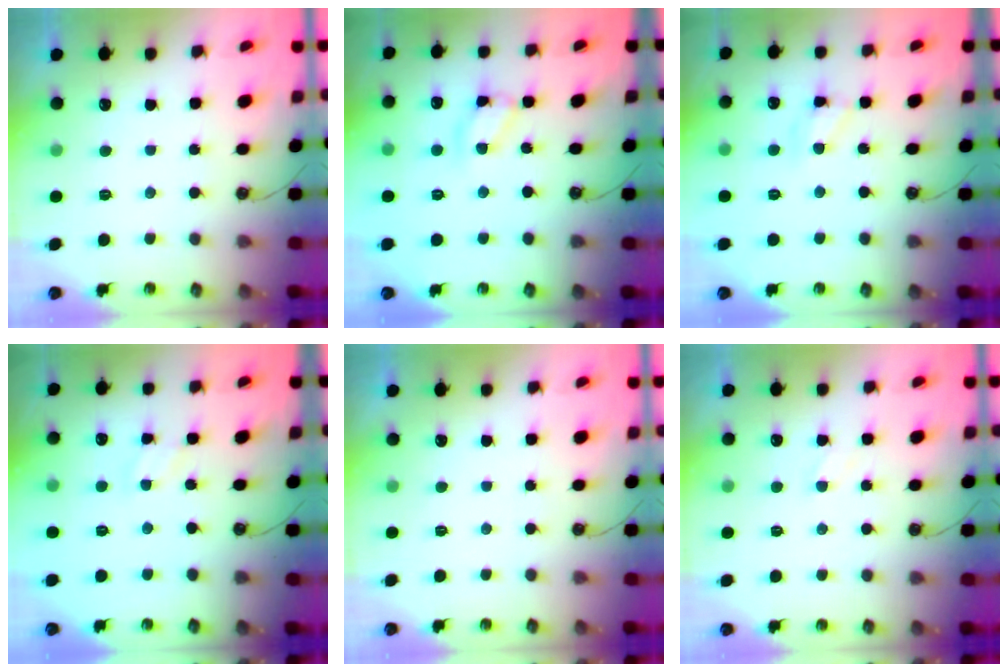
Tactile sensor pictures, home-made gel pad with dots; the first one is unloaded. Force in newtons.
{"total": 12.3, "press": 12.3, "slide": 0.9}
{"total": 8.5, "press": 8.5, "slide": 0.2}
{"total": 1.6, "press": 1.6, "slide": 0.2}
{"total": 0.0}
{"total": 2.2, "press": 2.2, "slide": 0.3}